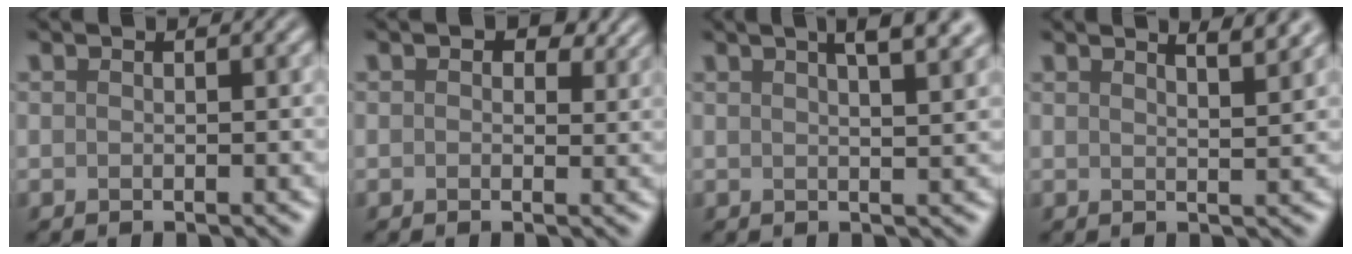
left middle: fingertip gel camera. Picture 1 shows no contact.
{"total": 3.1, "force": [1.4, 1.8, 2.1], "torque": [-0.025, 0.001, 0.017]}
{"total": 7.2, "force": [4.1, 2.9, 5.1], "torque": [-0.024, 0.045, 0.027]}
{"total": 4.5, "force": [3.5, 1.3, 2.6], "torque": [-0.002, 0.024, 0.016]}